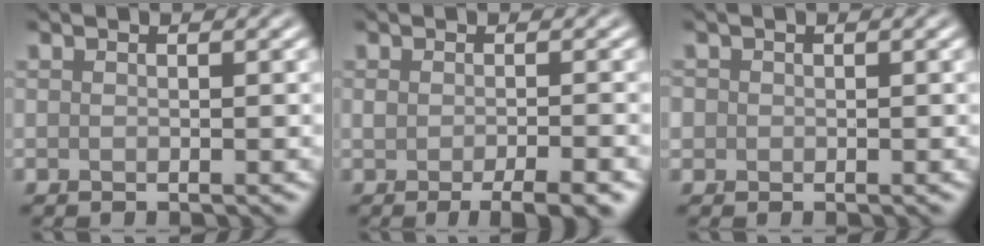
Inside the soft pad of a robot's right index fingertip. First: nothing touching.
{"total": 3.6, "force": [-1.8, 0.9, 3.0], "torque": [-0.048, -0.008, -0.025]}
{"total": 1.0, "force": [0.0, 1.0, 0.2], "torque": [0.004, -0.001, -0.004]}